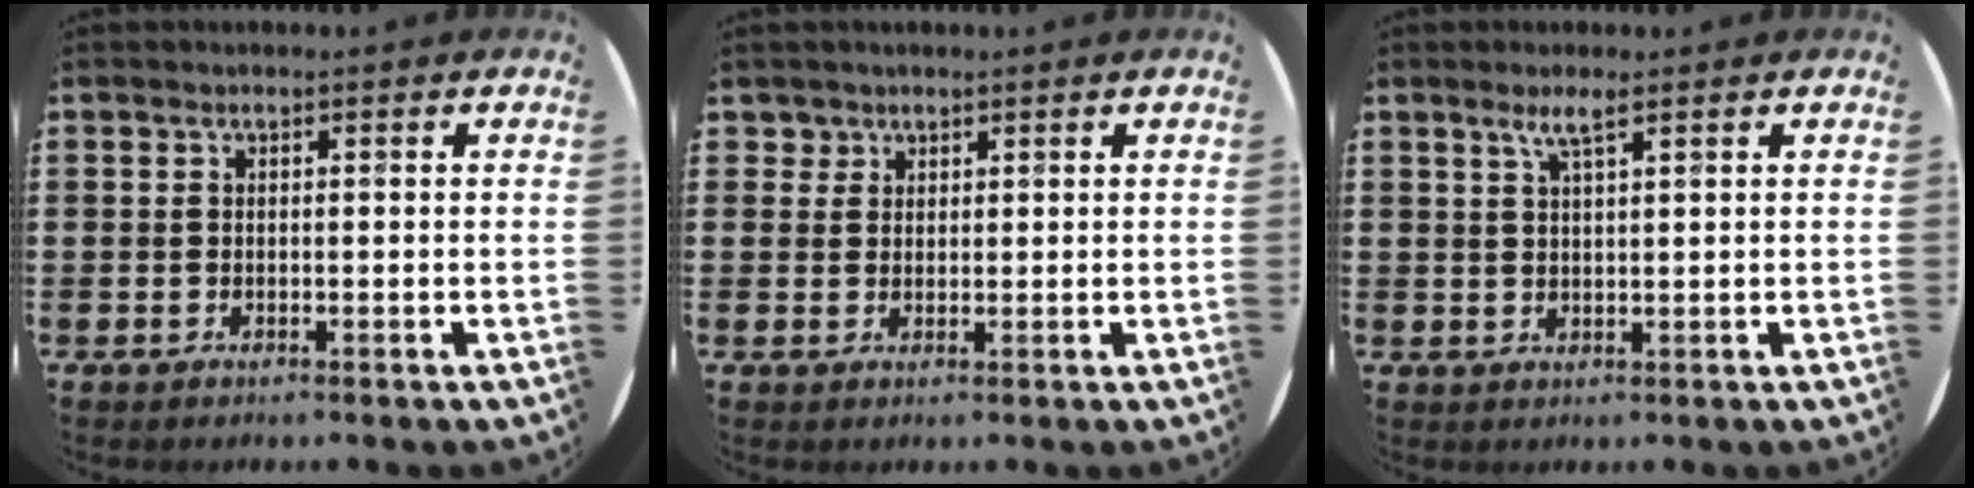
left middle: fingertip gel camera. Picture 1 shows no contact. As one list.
[{"total": 1.7, "force": [1.3, 1.0, 0.1], "torque": [0.012, -0.004, 0.023]}, {"total": 2.6, "force": [1.9, 0.2, 1.9], "torque": [-0.039, 0.002, 0.032]}]